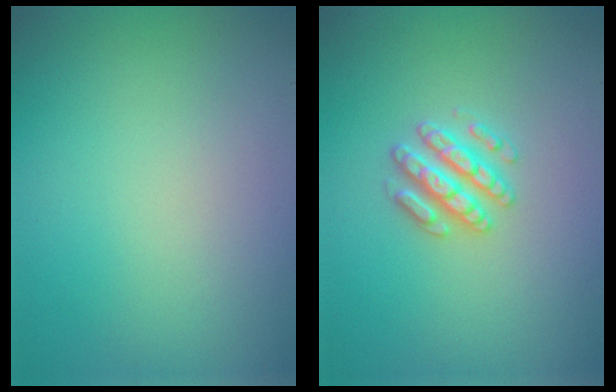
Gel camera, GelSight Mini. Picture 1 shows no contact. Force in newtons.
{"total": 2.9, "press": 2.8, "slide": 0.5}